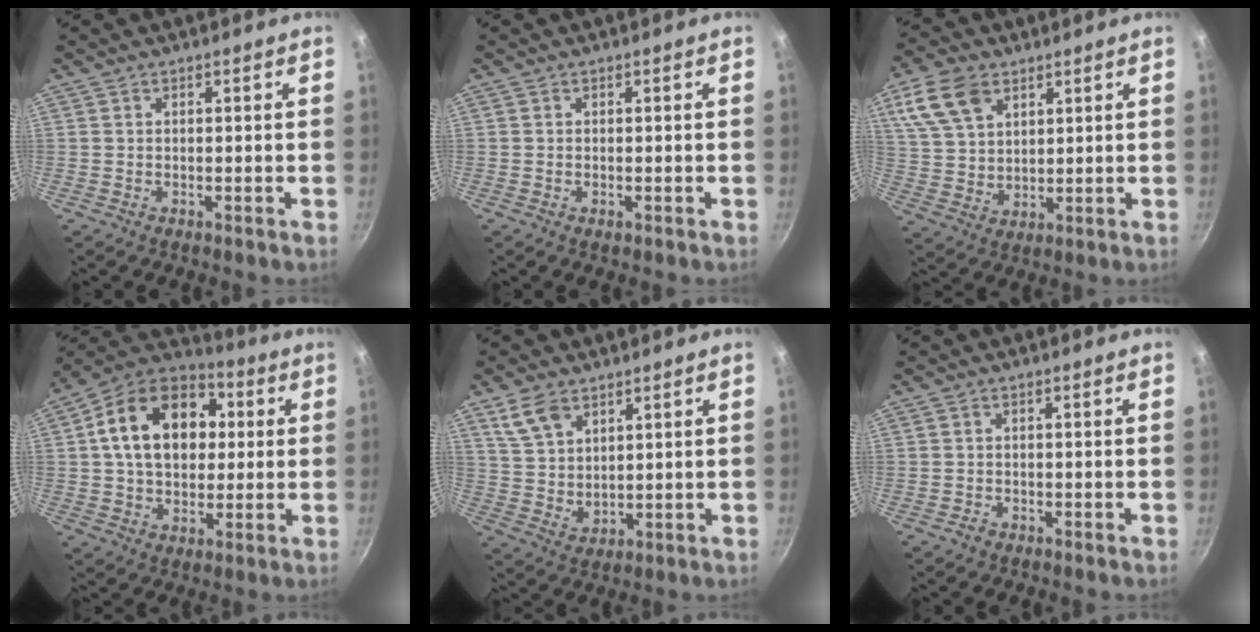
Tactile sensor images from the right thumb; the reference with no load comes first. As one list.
[{"total": 0.7, "force": [-0.3, 0.3, 0.5], "torque": [-0.011, 0.001, -0.004]}, {"total": 11.7, "force": [5.8, 7.5, 6.8], "torque": [-0.118, -0.013, 0.117]}, {"total": 19.7, "force": [3.5, 14.1, 13.4], "torque": [-0.195, 0.026, 0.044]}, {"total": 7.6, "force": [4.8, 4.3, 4.1], "torque": [-0.066, -0.020, 0.103]}, {"total": 1.0, "force": [-0.7, 0.7, 0.3], "torque": [-0.006, 0.007, -0.011]}]